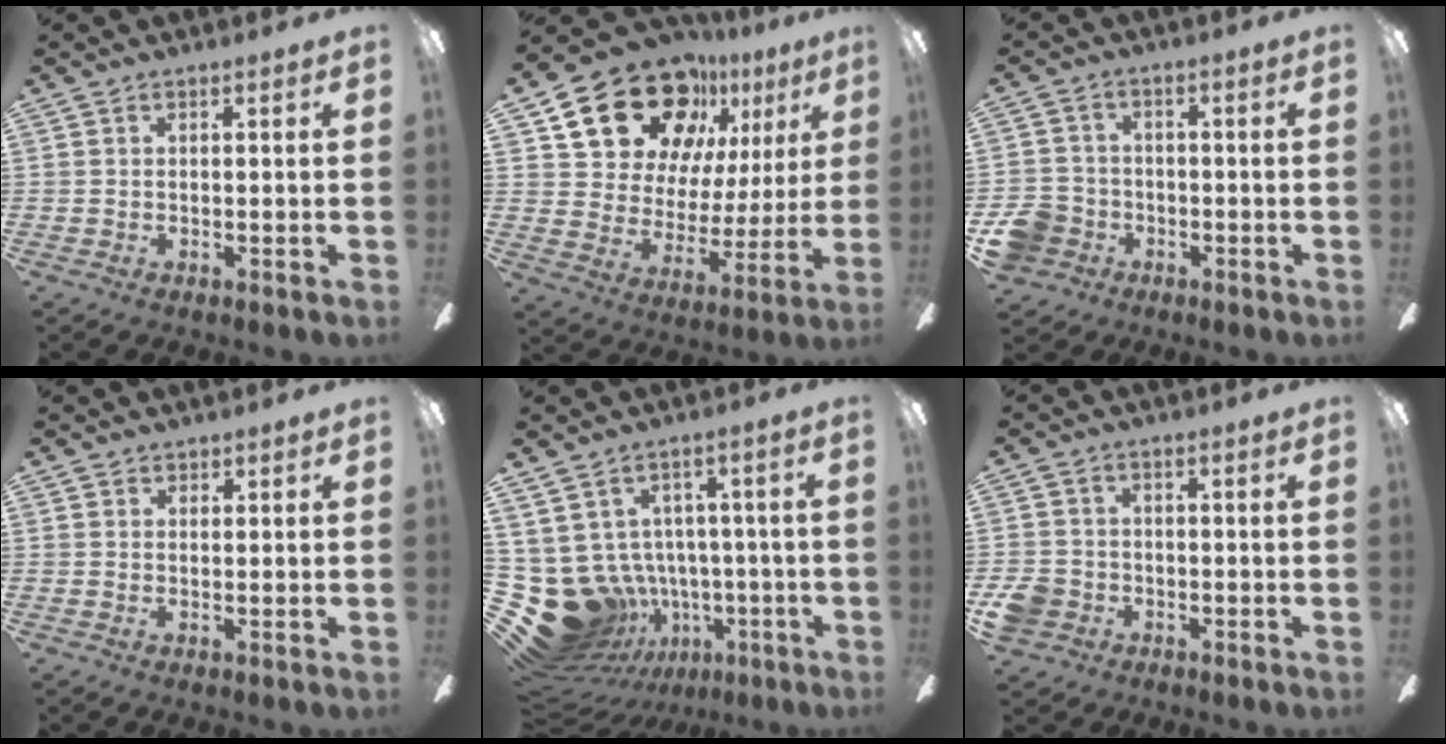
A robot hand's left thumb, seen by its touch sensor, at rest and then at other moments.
{"total": 21.3, "force": [13.8, 12.8, 9.9], "torque": [-0.167, -0.077, 0.257]}
{"total": 8.2, "force": [-3.6, 6.9, 2.6], "torque": [-0.066, 0.031, -0.067]}
{"total": 1.3, "force": [1.1, 0.7, 0.1], "torque": [0.007, -0.002, 0.019]}
{"total": 14.8, "force": [-3.4, 12.8, 6.8], "torque": [-0.178, 0.000, -0.024]}
{"total": 5.8, "force": [-2.1, 4.9, 2.2], "torque": [-0.056, 0.011, -0.043]}